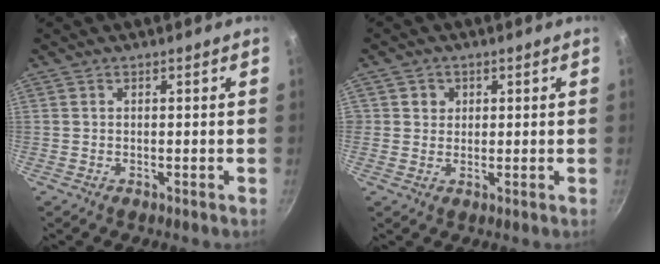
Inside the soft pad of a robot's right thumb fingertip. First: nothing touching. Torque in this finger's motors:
{"motor_torque": [0.04, 0.67, 0.93, -0.67, 0.39]}